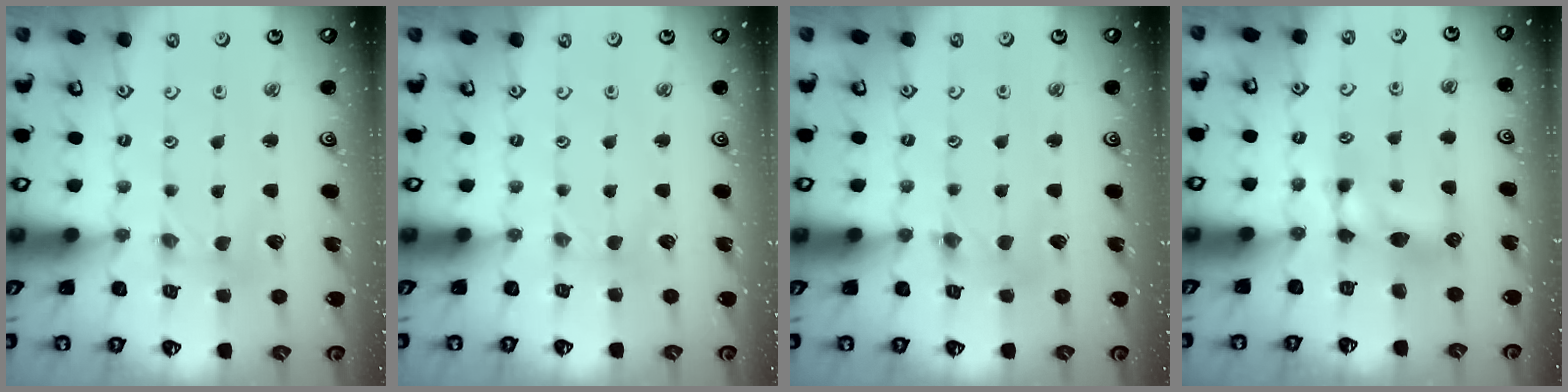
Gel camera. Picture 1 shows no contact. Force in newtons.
{"total": 0.0}
{"total": 1.3, "press": 1.3, "slide": 0.3}
{"total": 10.0, "press": 10.0, "slide": 0.4}